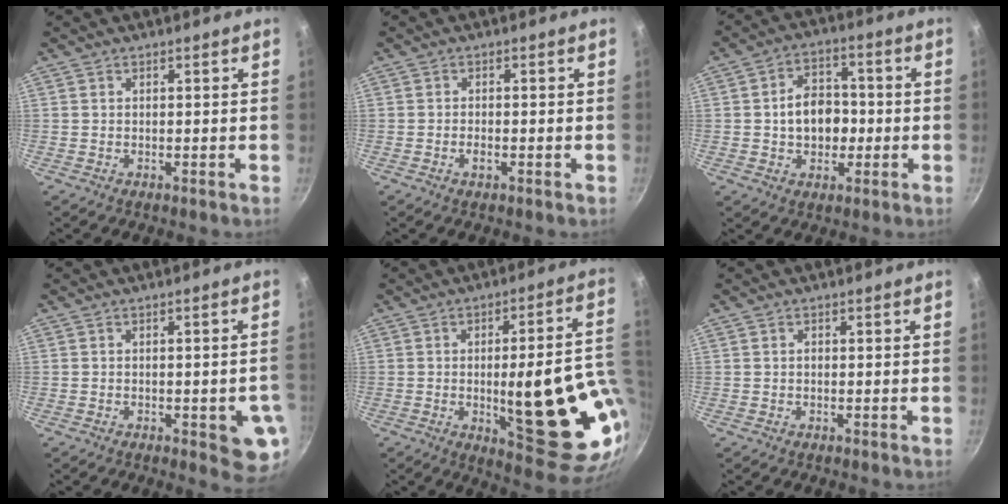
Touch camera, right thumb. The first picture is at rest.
{"total": 1.6, "force": [-0.7, 0.7, 1.3], "torque": [-0.028, 0.005, -0.017]}
{"total": 9.6, "force": [-0.8, 7.2, 6.3], "torque": [-0.068, 0.017, -0.016]}
{"total": 8.0, "force": [-2.2, 3.0, 7.1], "torque": [-0.061, 0.003, -0.026]}
{"total": 23.5, "force": [-2.3, 7.0, 22.3], "torque": [-0.268, -0.009, -0.019]}
{"total": 0.5, "force": [-0.1, 0.4, 0.3], "torque": [-0.004, 0.004, -0.002]}